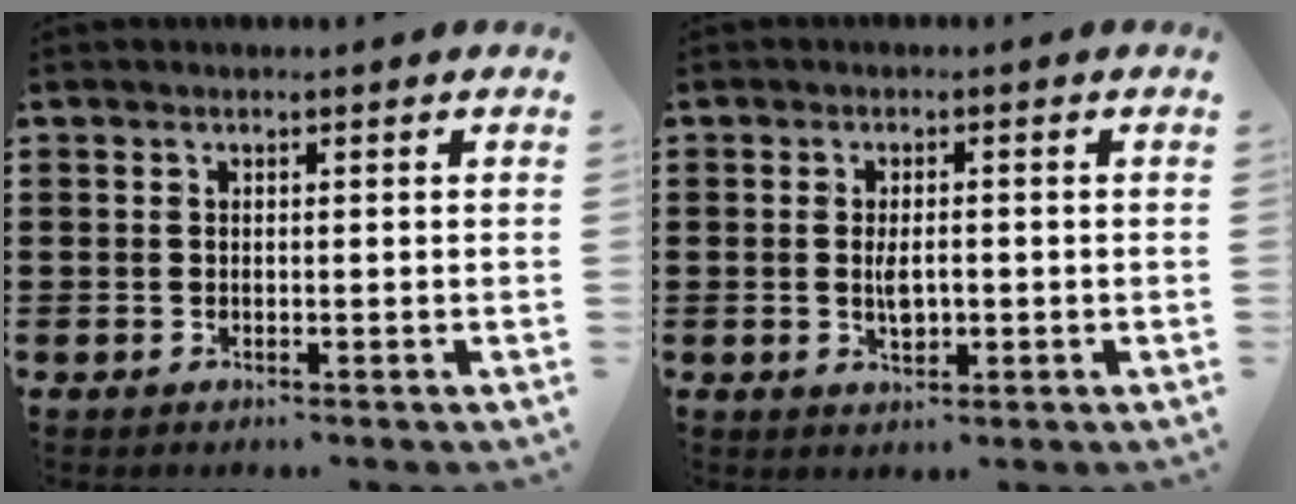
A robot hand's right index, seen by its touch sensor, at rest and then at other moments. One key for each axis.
{"total": 3.1, "fx": -0.3, "fy": 1.4, "fz": 2.7, "tx": -0.052, "ty": 0.002, "tz": -0.005}